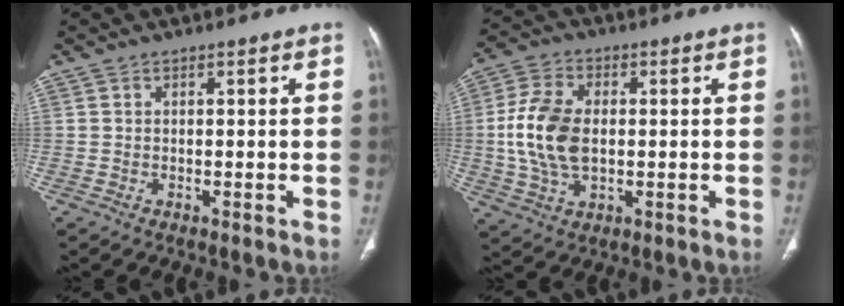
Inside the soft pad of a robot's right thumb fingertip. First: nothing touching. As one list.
[{"total": 12.2, "force": [0.0, 7.6, 9.6], "torque": [-0.198, 0.007, 0.003]}]